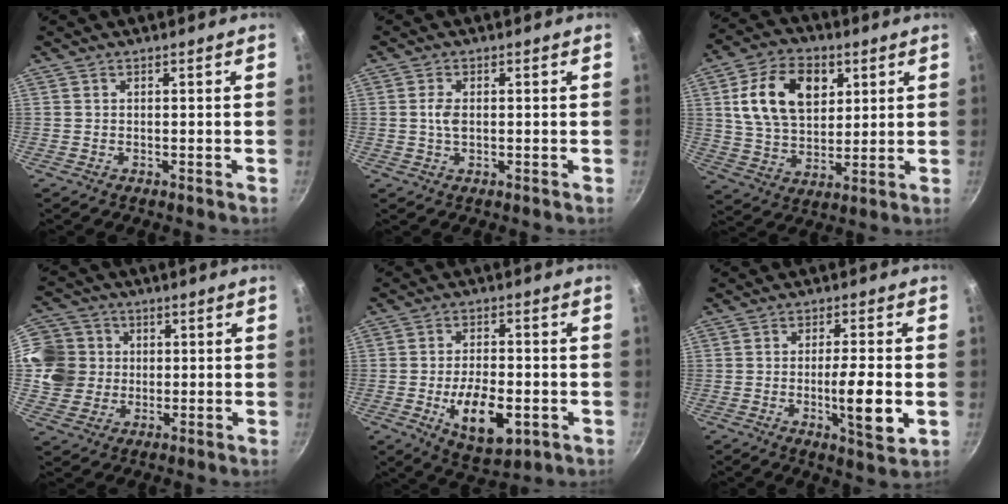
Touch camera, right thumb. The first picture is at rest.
{"total": 2.8, "force": [0.2, 1.6, 2.3], "torque": [-0.042, 0.002, 0.002]}
{"total": 16.1, "force": [5.0, 10.8, 10.9], "torque": [-0.166, -0.005, 0.085]}
{"total": 11.4, "force": [1.7, 10.6, 3.7], "torque": [-0.042, 0.008, 0.026]}
{"total": 12.2, "force": [-3.3, 6.2, 10.0], "torque": [-0.142, 0.005, -0.042]}
{"total": 9.3, "force": [-1.7, 1.8, 8.9], "torque": [-0.145, -0.002, -0.026]}